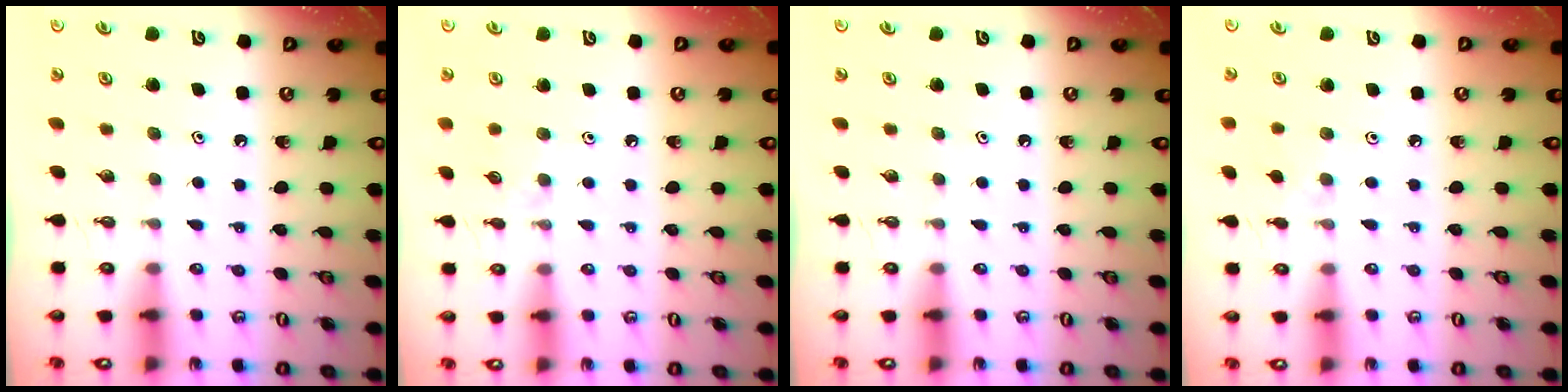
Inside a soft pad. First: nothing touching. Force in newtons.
{"total": 2.9, "press": 2.9, "slide": 0.3}
{"total": 0.0}
{"total": 1.9, "press": 1.9, "slide": 0.5}